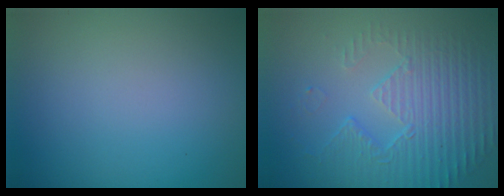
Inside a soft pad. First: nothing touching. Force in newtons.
{"total": 5.2, "press": 3.7, "slide": 3.7}